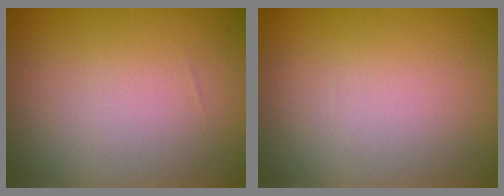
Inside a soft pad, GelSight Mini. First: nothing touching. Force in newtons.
{"total": 0.0}